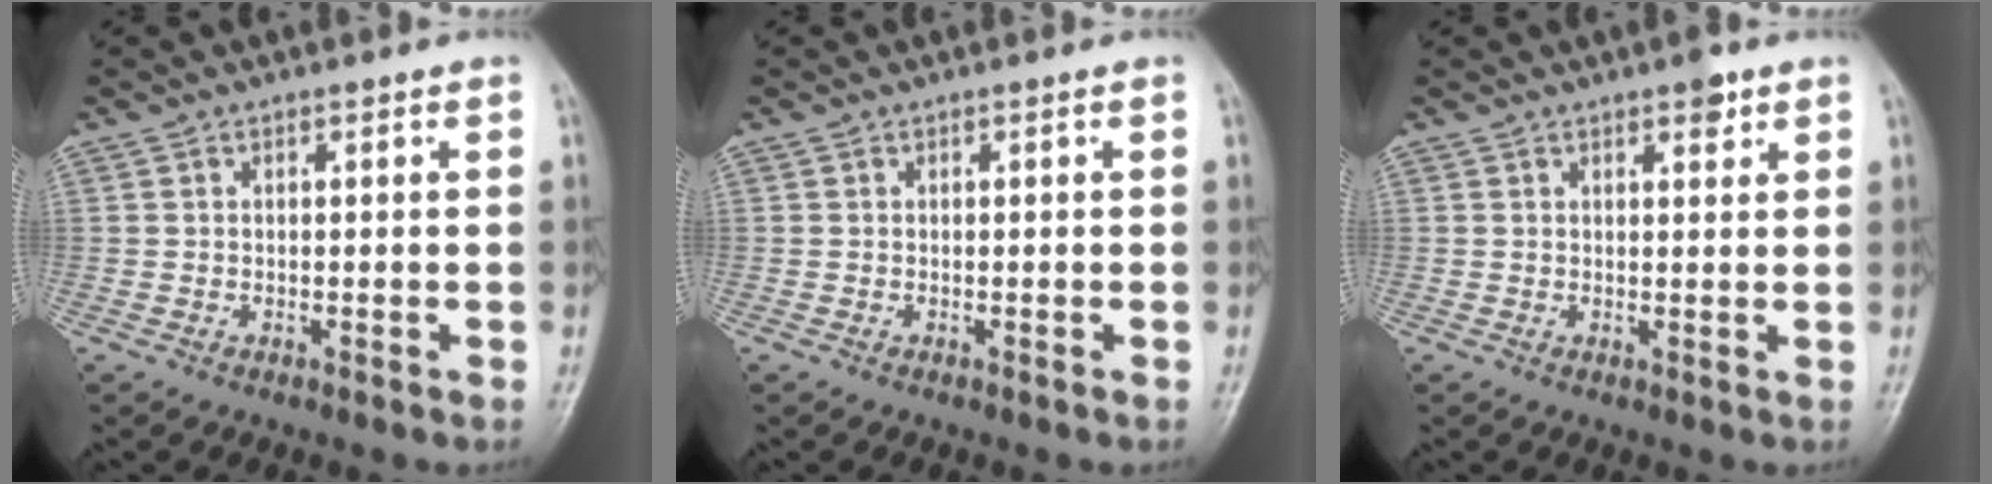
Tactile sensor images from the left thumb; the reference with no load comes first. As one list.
[{"total": 0.0}, {"total": 2.7, "force": [1.8, 1.1, 1.8], "torque": [-0.016, -0.008, 0.022]}]